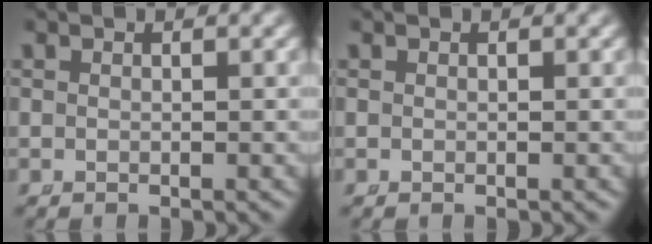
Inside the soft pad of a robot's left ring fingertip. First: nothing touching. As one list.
[{"total": 0.0}]